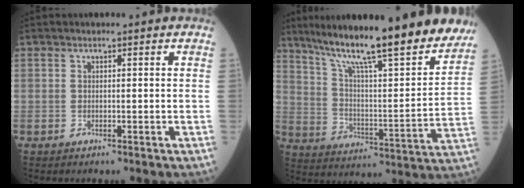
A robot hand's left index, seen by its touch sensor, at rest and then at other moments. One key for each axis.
{"total": 24.8, "fx": 20.8, "fy": 2.6, "fz": 13.3, "tx": -0.216, "ty": -0.026, "tz": 0.299}